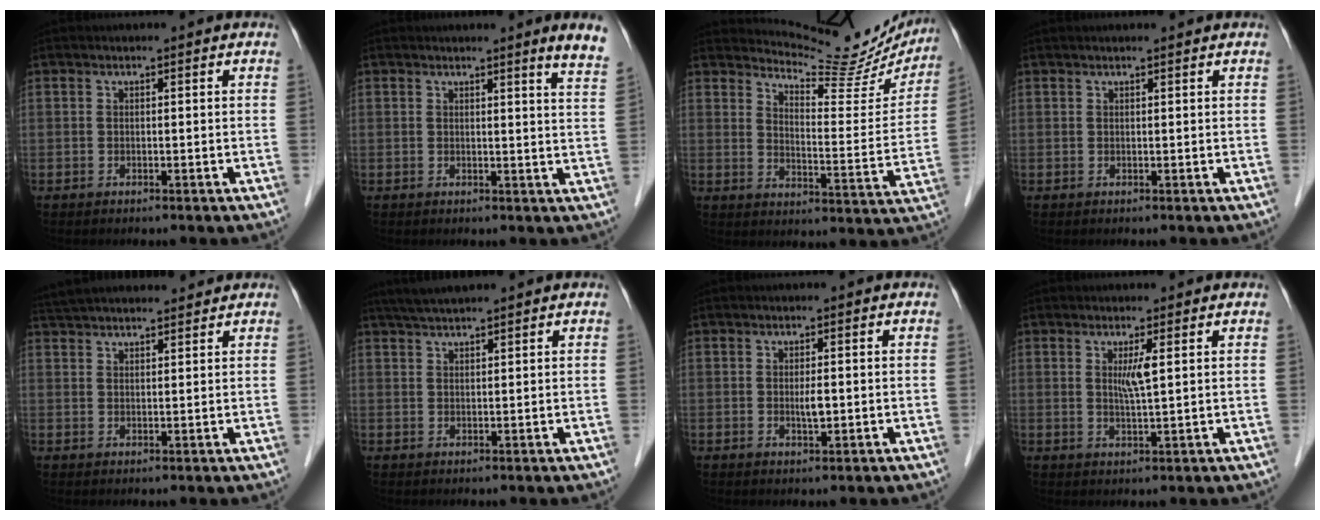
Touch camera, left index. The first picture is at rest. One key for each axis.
{"total": 4.6, "fx": 3.8, "fy": -0.9, "fz": 2.3, "tx": -0.028, "ty": -0.027, "tz": 0.028}
{"total": 15.9, "fx": 15.2, "fy": 3.0, "fz": 3.3, "tx": -0.040, "ty": -0.052, "tz": 0.181}
{"total": 1.4, "fx": 1.2, "fy": 0.0, "fz": 0.7, "tx": -0.009, "ty": 0.018, "tz": 0.021}
{"total": 13.1, "fx": 12.1, "fy": 2.1, "fz": 4.8, "tx": -0.080, "ty": 0.045, "tz": 0.189}
{"total": 4.5, "fx": 3.9, "fy": -0.2, "fz": 2.2, "tx": -0.040, "ty": 0.029, "tz": 0.074}
{"total": 1.7, "fx": -0.1, "fy": 0.4, "fz": 1.7, "tx": -0.036, "ty": -0.002, "tz": -0.001}
{"total": 2.7, "fx": 0.9, "fy": -0.2, "fz": 2.5, "tx": -0.052, "ty": -0.005, "tz": 0.019}